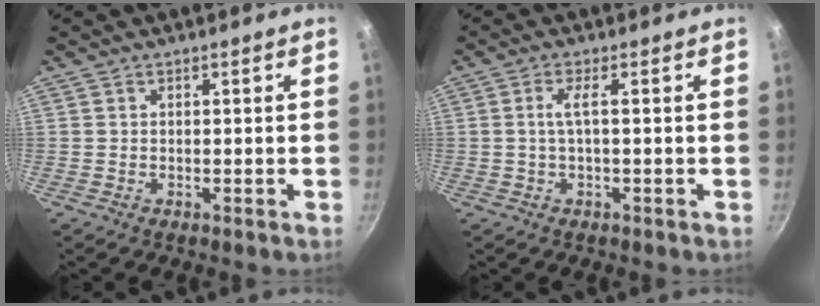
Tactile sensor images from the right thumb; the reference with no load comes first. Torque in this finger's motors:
{"motor_torque": [-0.51, 0.29, -0.21, 0.21, -0.04]}